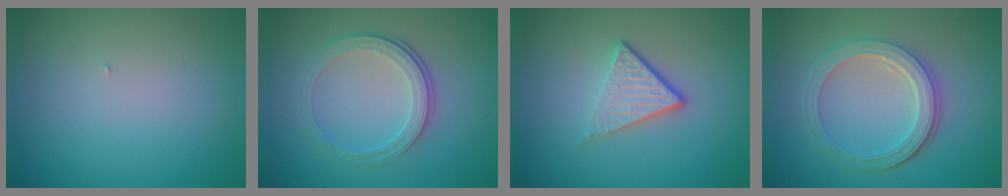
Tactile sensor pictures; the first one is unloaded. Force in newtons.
{"total": 4.2, "press": 2.9, "slide": 3.0}
{"total": 3.7, "press": 2.5, "slide": 2.7}
{"total": 4.7, "press": 3.6, "slide": 3.1}